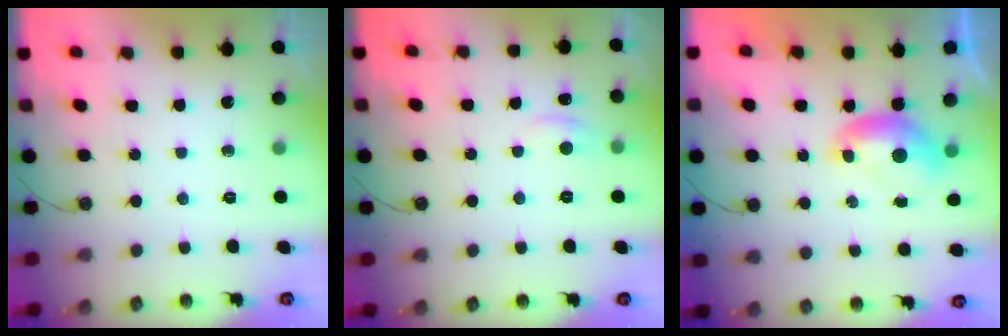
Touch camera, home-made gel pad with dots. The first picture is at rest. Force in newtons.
{"total": 0.8, "press": 0.0, "slide": 0.8}
{"total": 0.0}